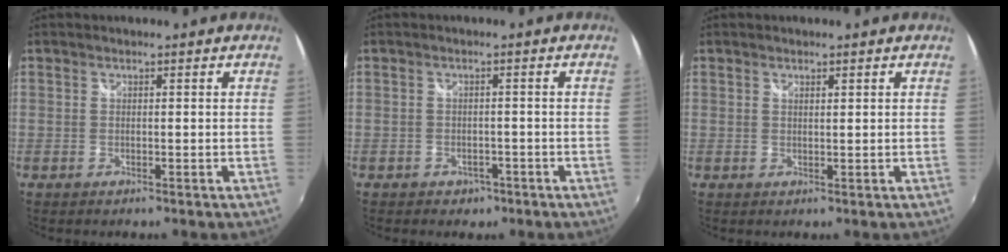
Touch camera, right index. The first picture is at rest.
{"total": 3.4, "force": [-2.0, 2.6, 0.9], "torque": [-0.024, -0.002, -0.026]}
{"total": 0.8, "force": [0.6, 0.2, 0.4], "torque": [-0.006, 0.000, 0.011]}